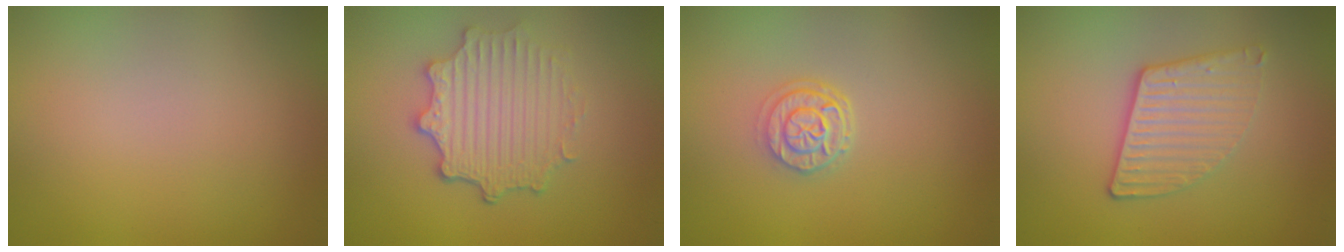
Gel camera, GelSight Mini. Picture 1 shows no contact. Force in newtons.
{"total": 4.9, "press": 3.7, "slide": 3.1}
{"total": 2.6, "press": 2.2, "slide": 1.5}
{"total": 3.3, "press": 3.0, "slide": 1.3}